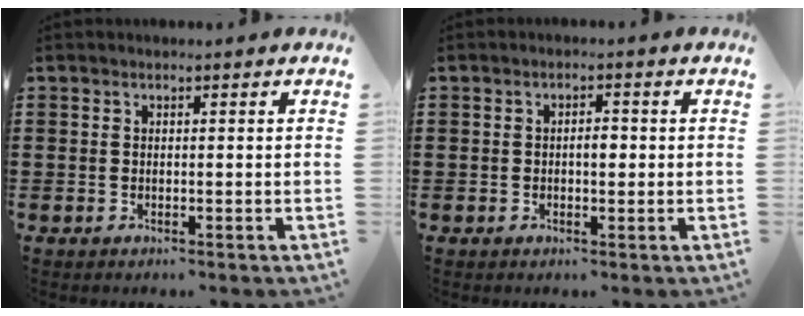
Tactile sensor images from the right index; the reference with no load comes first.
{"total": 2.2, "force": [-0.2, 1.0, 1.9], "torque": [-0.036, 0.004, -0.005]}